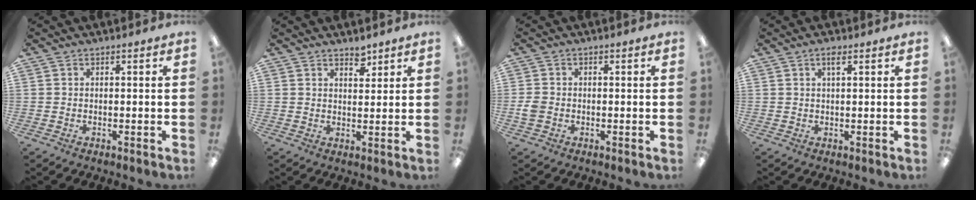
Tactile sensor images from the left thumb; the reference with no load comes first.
{"total": 3.4, "force": [2.9, 1.2, 1.2], "torque": [-0.004, -0.021, 0.048]}
{"total": 2.5, "force": [-0.6, 2.0, 1.4], "torque": [-0.023, 0.005, -0.012]}
{"total": 2.2, "force": [1.2, 0.6, 1.8], "torque": [-0.032, 0.002, 0.017]}